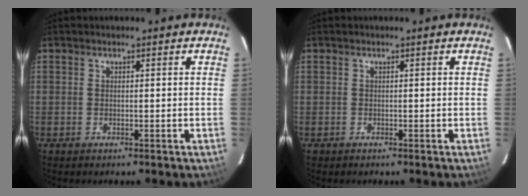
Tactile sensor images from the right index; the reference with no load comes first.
{"total": 0.9, "force": [-0.3, 0.8, -0.1], "torque": [-0.001, 0.004, -0.003]}